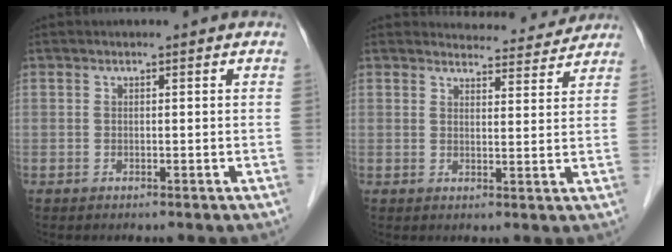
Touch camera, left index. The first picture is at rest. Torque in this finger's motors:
{"motor_torque": [-0.14, -0.69, -0.02, -0.02]}